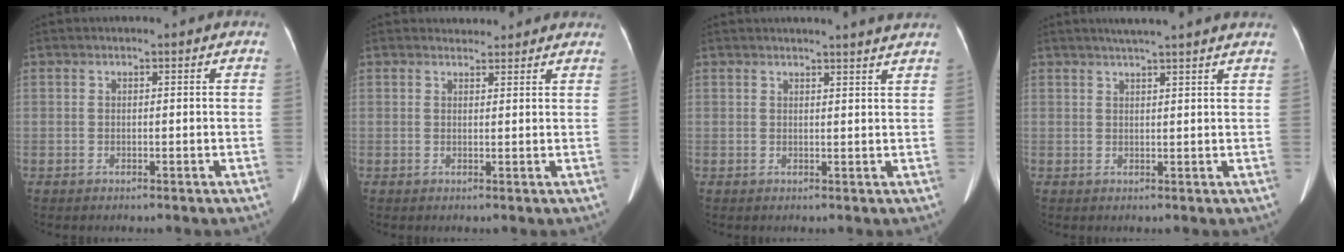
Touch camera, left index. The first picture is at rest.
{"total": 3.5, "force": [3.3, 1.1, 0.1], "torque": [-0.002, 0.016, 0.036]}
{"total": 5.2, "force": [4.8, -0.8, 1.8], "torque": [-0.021, 0.003, 0.043]}
{"total": 8.1, "force": [6.9, -0.5, 4.1], "torque": [-0.059, 0.025, 0.080]}